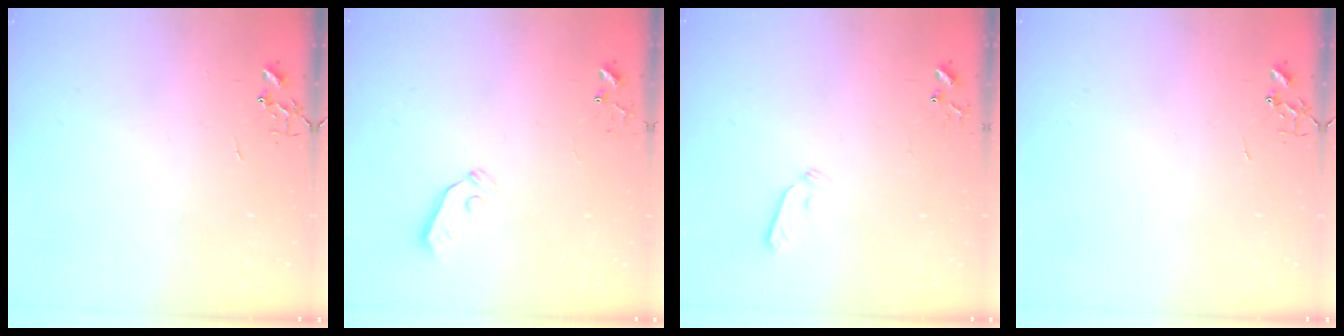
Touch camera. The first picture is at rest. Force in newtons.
{"total": 4.0, "press": 3.9, "slide": 0.8}
{"total": 5.4, "press": 5.4, "slide": 0.8}
{"total": 0.0}